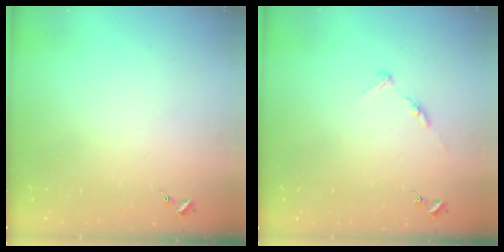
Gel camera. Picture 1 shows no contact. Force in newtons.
{"total": 5.8, "press": 5.8, "slide": 0.6}